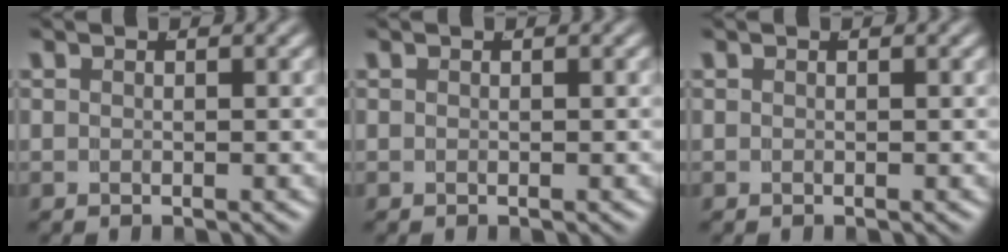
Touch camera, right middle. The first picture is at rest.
{"total": 0.0}
{"total": 0.0}